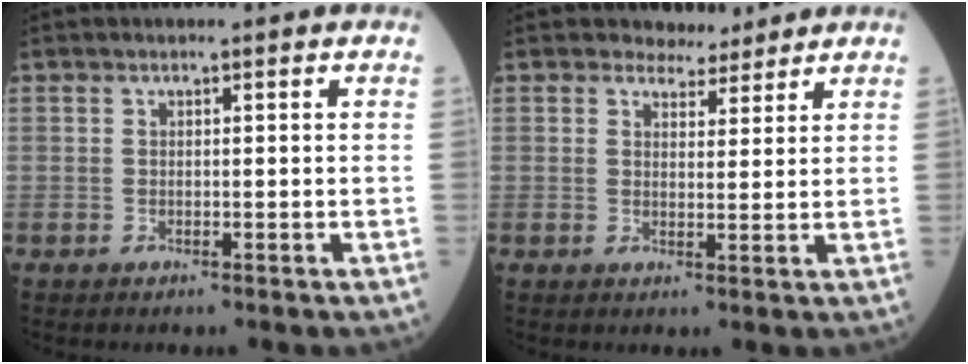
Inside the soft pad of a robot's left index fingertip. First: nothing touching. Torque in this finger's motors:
{"motor_torque": [0.32, -0.28, 0.03, -0.01]}